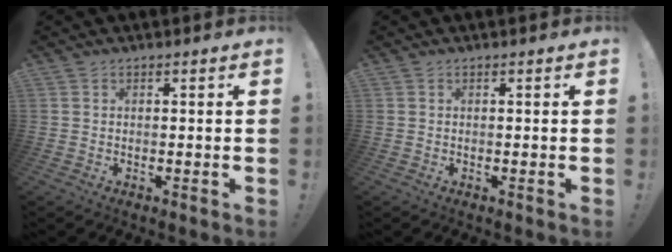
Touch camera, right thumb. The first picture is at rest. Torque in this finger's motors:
{"motor_torque": [0.00, 0.00, 0.00, 0.00, 0.00]}